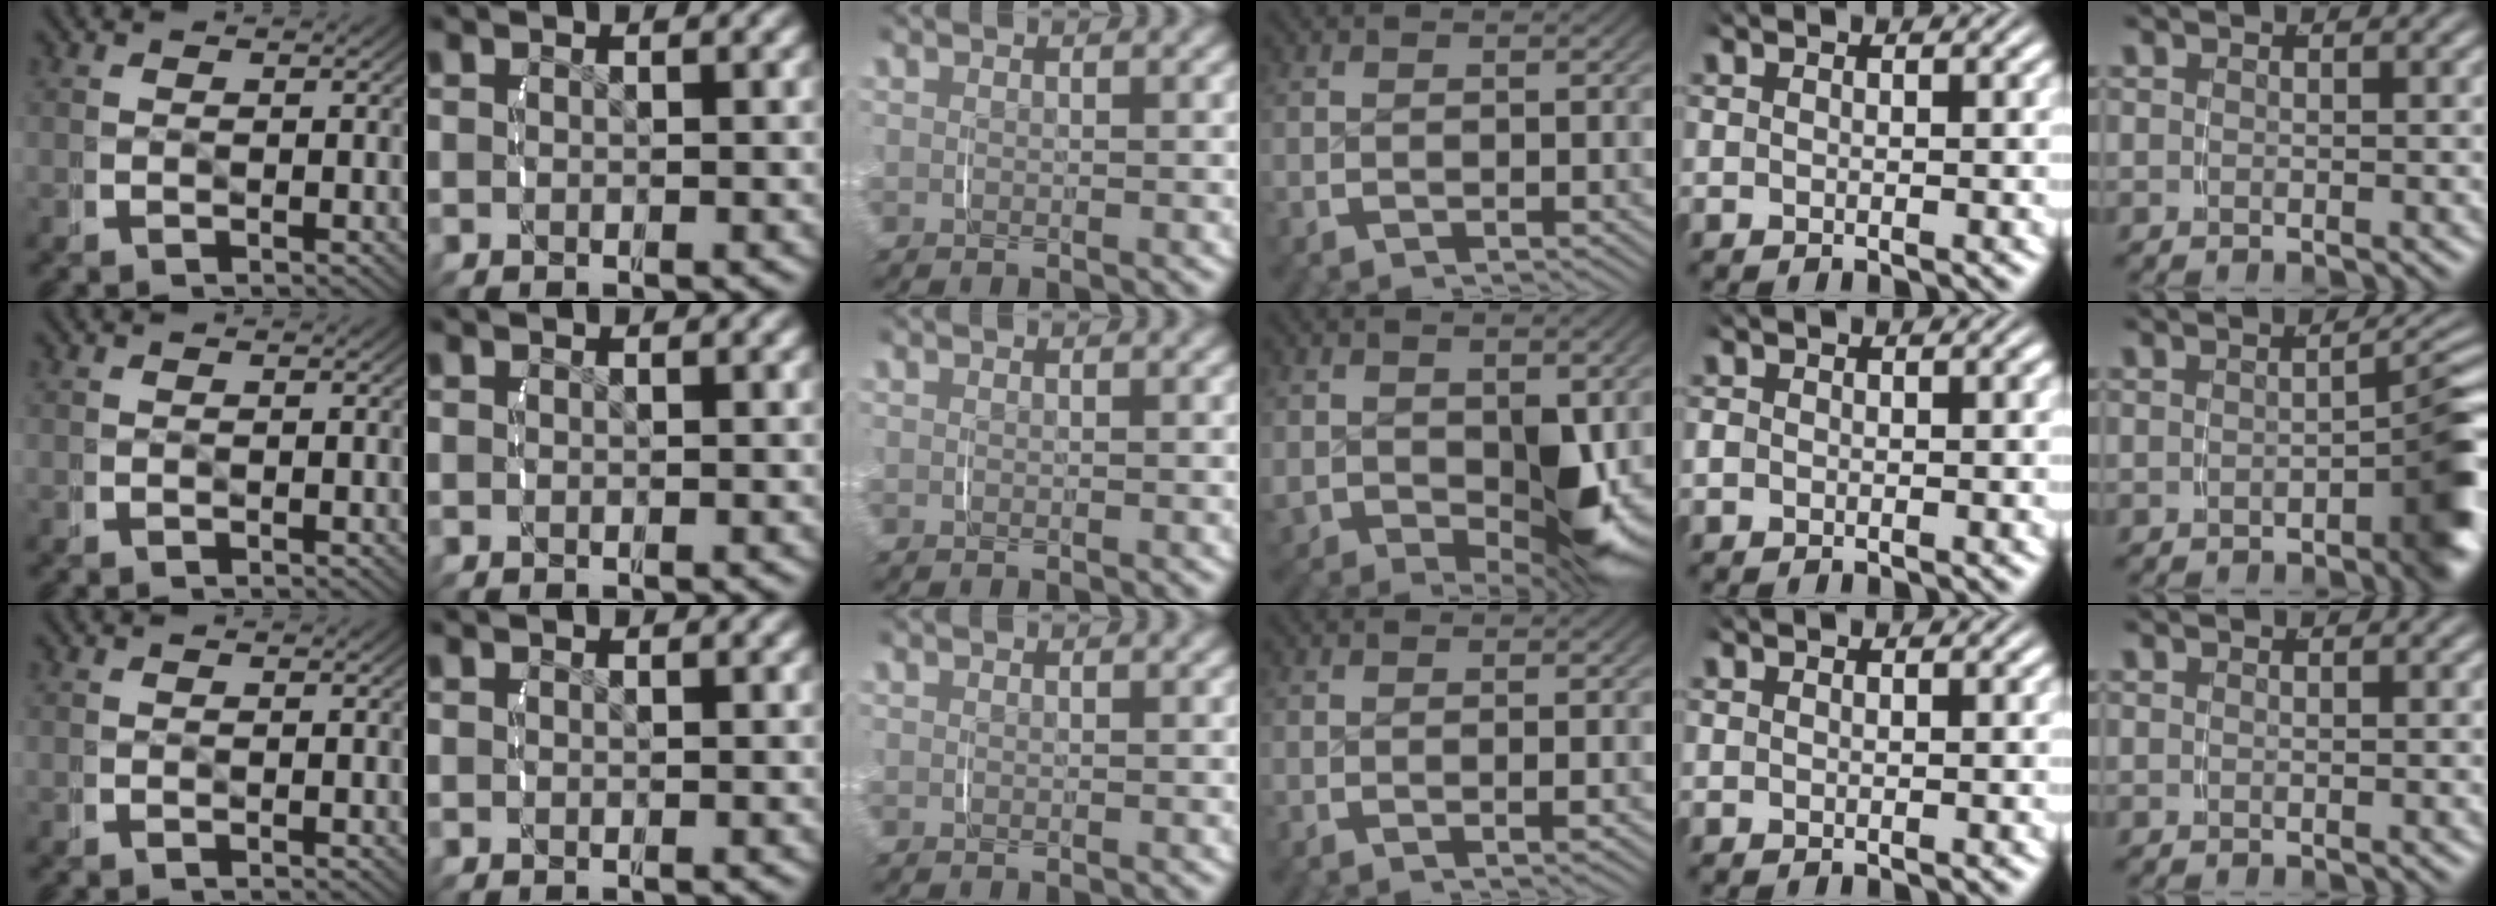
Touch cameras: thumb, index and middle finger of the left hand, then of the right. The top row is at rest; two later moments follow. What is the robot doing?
{"motion": "lift_and_place", "object": "jar lid"}